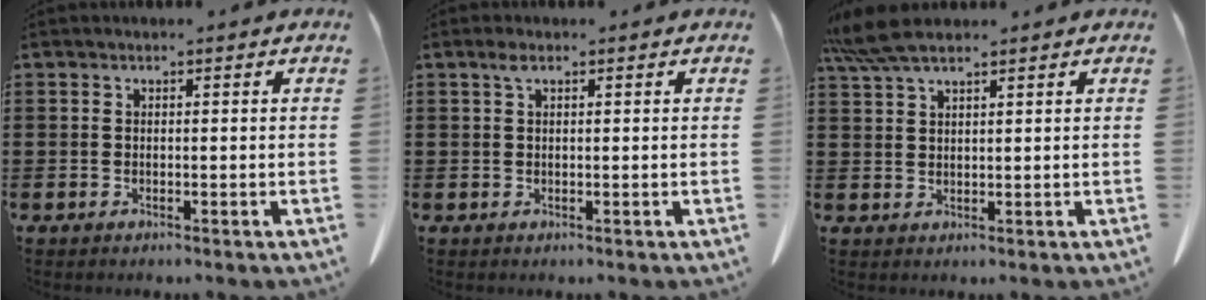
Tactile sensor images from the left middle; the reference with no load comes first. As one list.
[{"total": 1.5, "force": [0.6, 0.6, 1.2], "torque": [-0.027, 0.003, 0.011]}, {"total": 5.6, "force": [4.3, 1.0, 3.5], "torque": [-0.077, -0.003, 0.081]}]